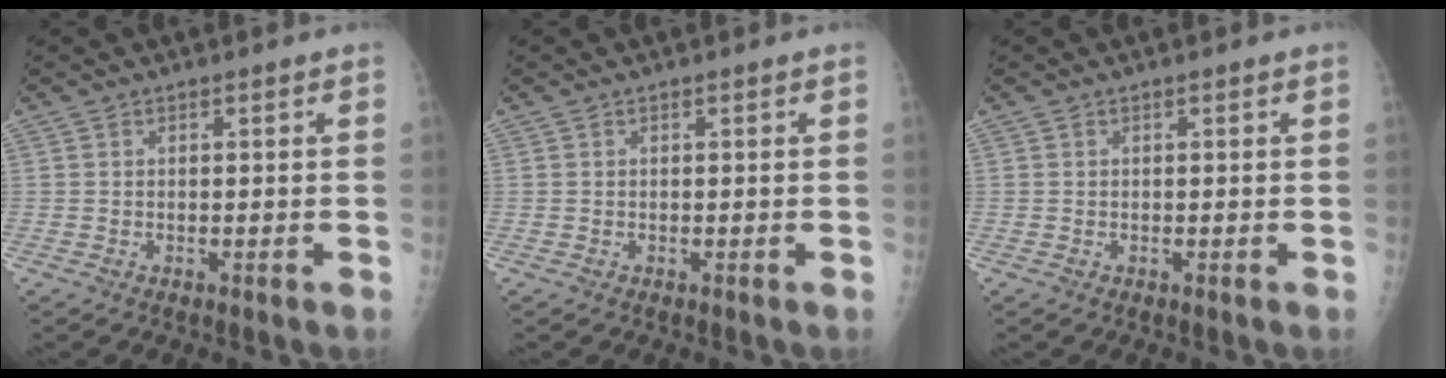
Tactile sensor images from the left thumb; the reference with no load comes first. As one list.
[{"total": 0.0}, {"total": 0.0}]